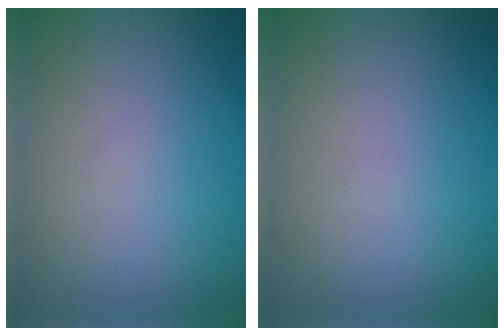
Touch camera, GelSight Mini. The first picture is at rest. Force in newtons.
{"total": 0.0}